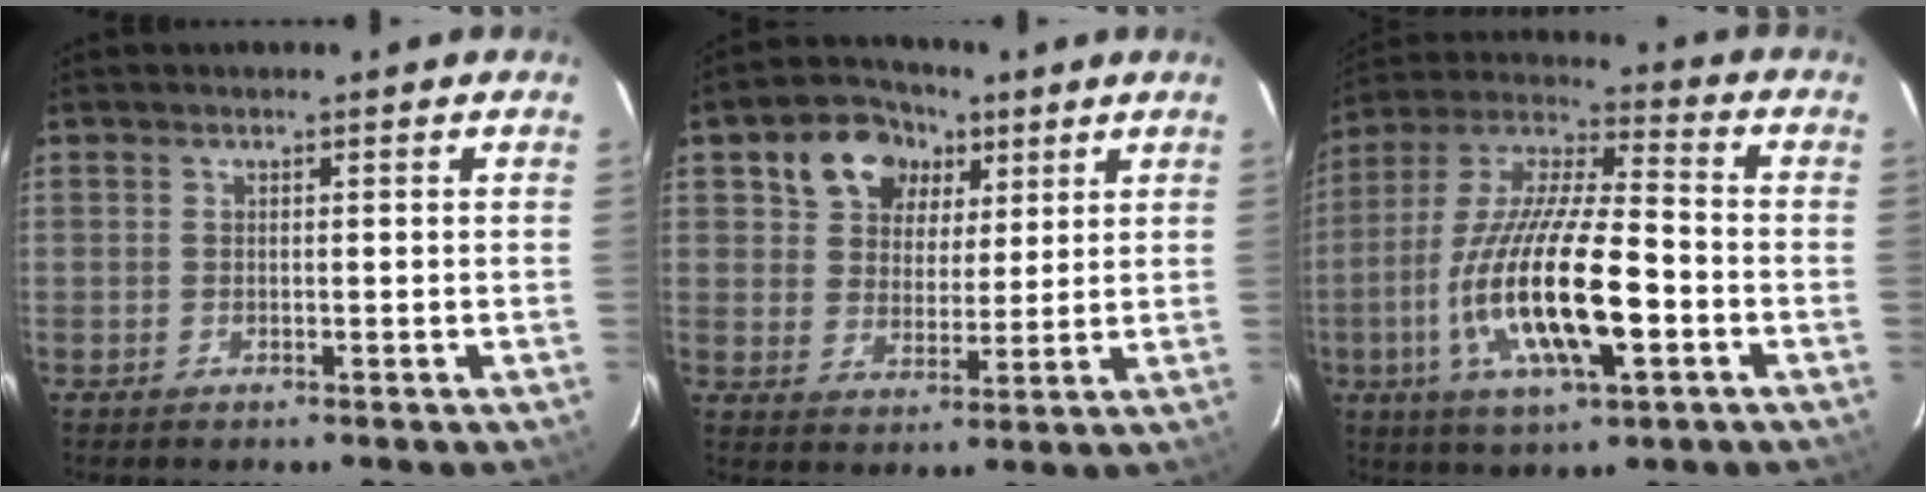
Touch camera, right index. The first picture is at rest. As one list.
[{"total": 10.9, "force": [5.3, 8.4, 4.6], "torque": [-0.101, 0.031, 0.093]}, {"total": 20.0, "force": [-5.6, 5.4, 18.4], "torque": [-0.363, -0.015, -0.103]}]